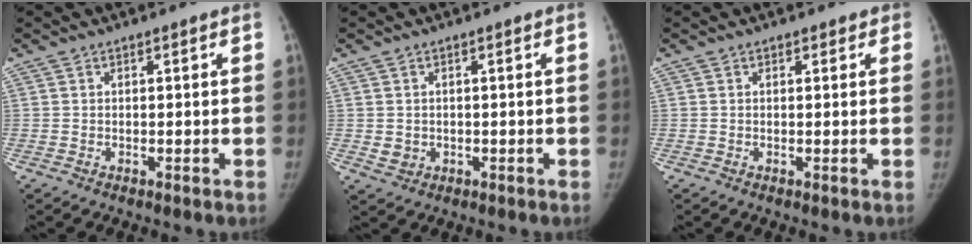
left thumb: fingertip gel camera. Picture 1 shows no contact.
{"total": 2.3, "force": [-0.1, 2.1, 0.9], "torque": [-0.009, -0.001, 0.007]}
{"total": 1.1, "force": [0.7, 0.9, 0.3], "torque": [0.014, -0.002, 0.003]}